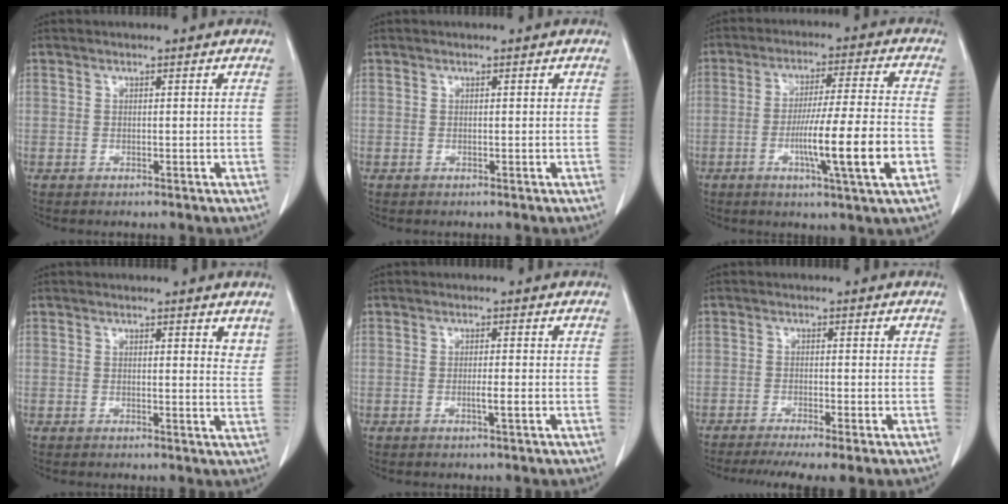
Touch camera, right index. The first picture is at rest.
{"total": 0.0}
{"total": 13.2, "force": [-3.9, -0.5, 12.6], "torque": [-0.214, -0.011, -0.068]}
{"total": 2.7, "force": [2.2, 0.8, 1.4], "torque": [-0.013, -0.012, 0.020]}
{"total": 1.8, "force": [-0.5, -0.2, 1.7], "torque": [-0.031, -0.003, -0.010]}
{"total": 8.0, "force": [-6.1, 0.4, 5.2], "torque": [-0.074, -0.014, -0.094]}